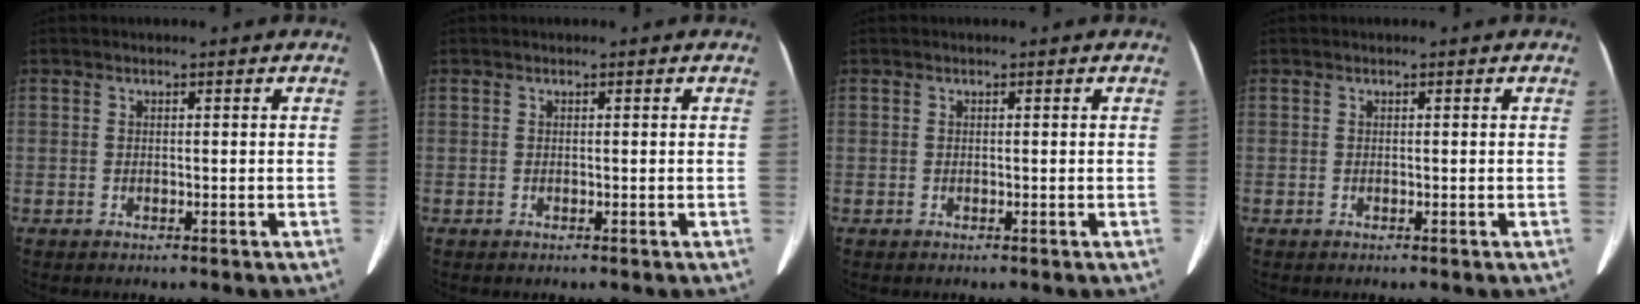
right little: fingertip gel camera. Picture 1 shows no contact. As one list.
[{"total": 0.0}, {"total": 0.0}, {"total": 0.0}]